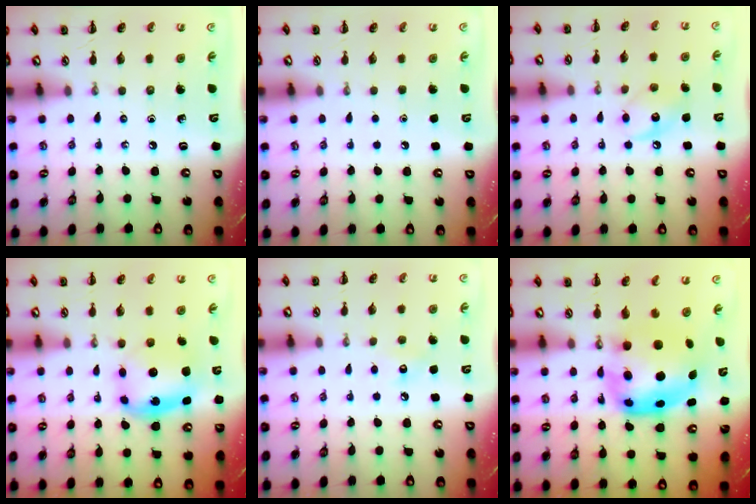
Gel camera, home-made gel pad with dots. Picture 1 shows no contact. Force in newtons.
{"total": 1.7, "press": 1.7, "slide": 0.1}
{"total": 9.6, "press": 9.6, "slide": 1.0}
{"total": 6.0, "press": 6.0, "slide": 0.6}
{"total": 5.1, "press": 4.9, "slide": 1.3}
{"total": 8.5, "press": 8.3, "slide": 2.0}